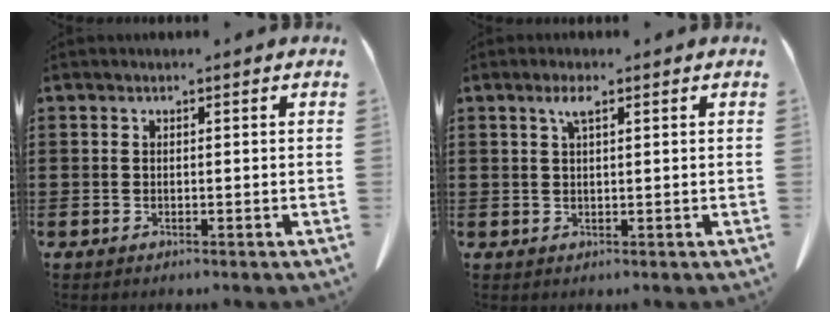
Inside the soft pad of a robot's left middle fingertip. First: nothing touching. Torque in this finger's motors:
{"motor_torque": [1.22, 0.92, 0.10, 0.11]}